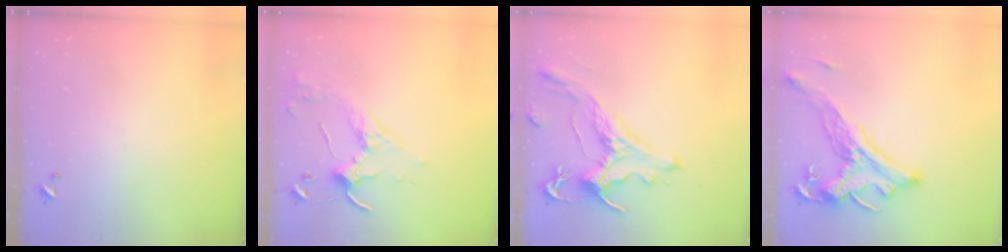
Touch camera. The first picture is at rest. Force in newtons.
{"total": 3.9, "press": 3.9, "slide": 0.4}
{"total": 1.7, "press": 1.2, "slide": 1.1}
{"total": 5.4, "press": 5.1, "slide": 1.8}